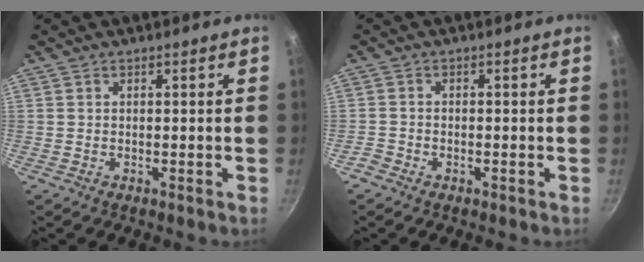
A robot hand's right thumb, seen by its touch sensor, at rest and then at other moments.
{"total": 1.9, "force": [-1.4, 1.1, 0.6], "torque": [-0.017, 0.012, -0.030]}